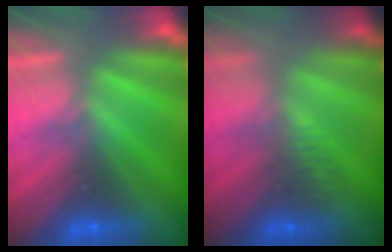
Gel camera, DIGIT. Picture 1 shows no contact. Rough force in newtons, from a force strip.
{"total": 2.5}